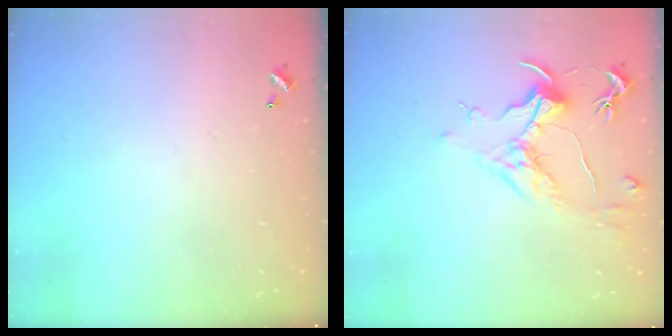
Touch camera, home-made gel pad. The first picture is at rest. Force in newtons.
{"total": 1.6, "press": 1.3, "slide": 0.9}